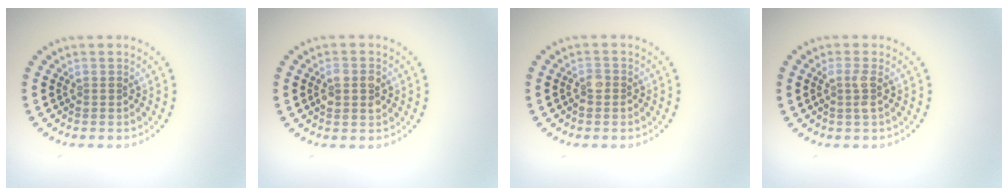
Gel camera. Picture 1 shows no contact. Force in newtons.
{"total": 2.6, "press": 2.6, "slide": 0.2}
{"total": 1.0, "press": 0.9, "slide": 0.5}
{"total": 1.5, "press": 1.2, "slide": 0.9}